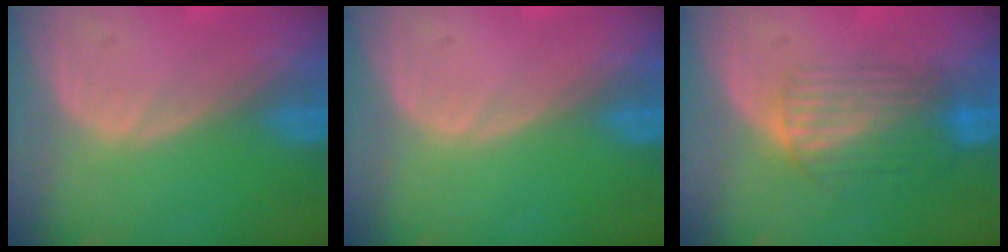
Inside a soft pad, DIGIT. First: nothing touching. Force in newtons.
{"total": 0.0}
{"total": 6.8, "press": 6.1, "slide": 3.2}